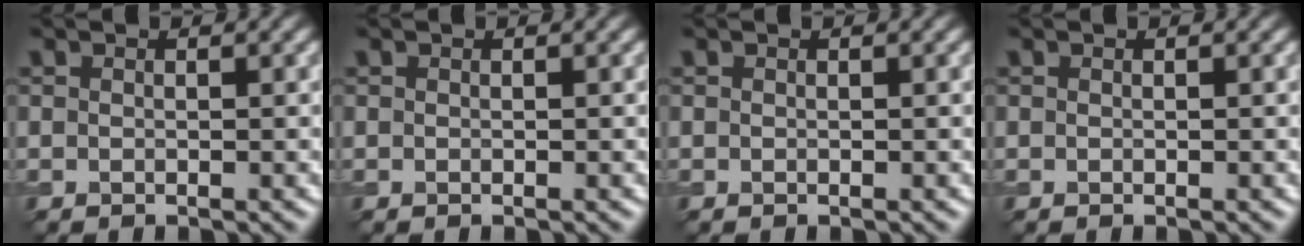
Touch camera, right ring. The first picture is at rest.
{"total": 0.0}
{"total": 0.0}
{"total": 0.0}